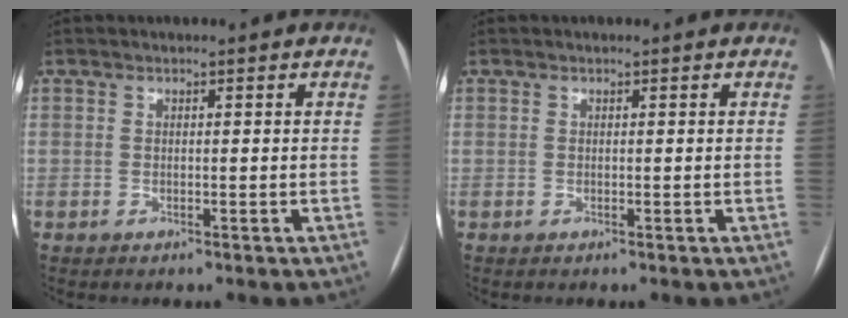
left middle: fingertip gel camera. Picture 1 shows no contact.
{"total": 0.0}